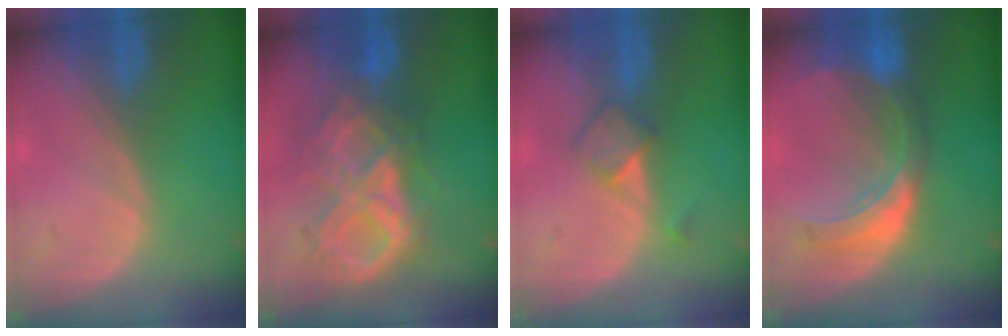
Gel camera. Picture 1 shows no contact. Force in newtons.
{"total": 10.2, "press": 8.7, "slide": 5.3}
{"total": 3.6, "press": 3.3, "slide": 1.2}
{"total": 8.3, "press": 7.4, "slide": 3.8}